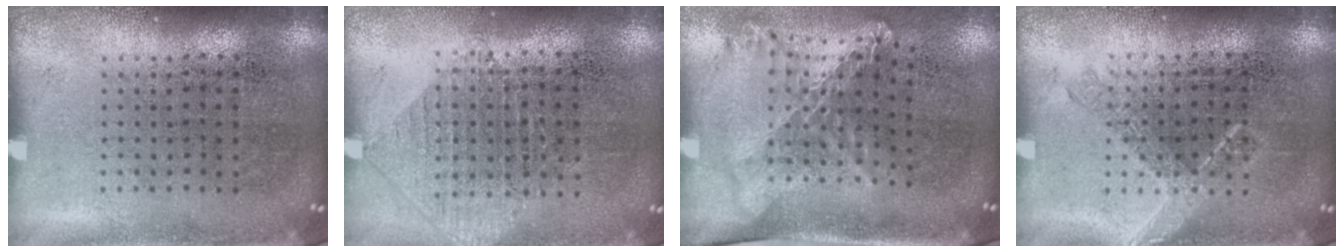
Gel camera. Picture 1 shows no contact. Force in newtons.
{"total": 0.9, "press": 0.9, "slide": 0.2}
{"total": 1.8, "press": 1.3, "slide": 1.2}
{"total": 1.1, "press": 1.1, "slide": 0.2}